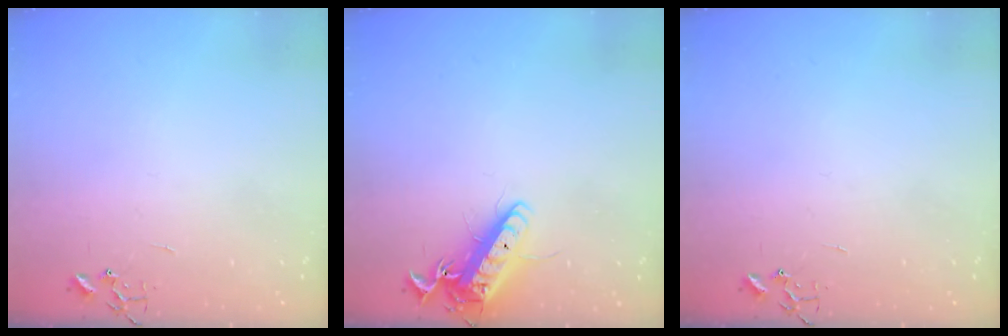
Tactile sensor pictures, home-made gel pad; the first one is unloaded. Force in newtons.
{"total": 15.4, "press": 15.1, "slide": 2.8}
{"total": 0.0}